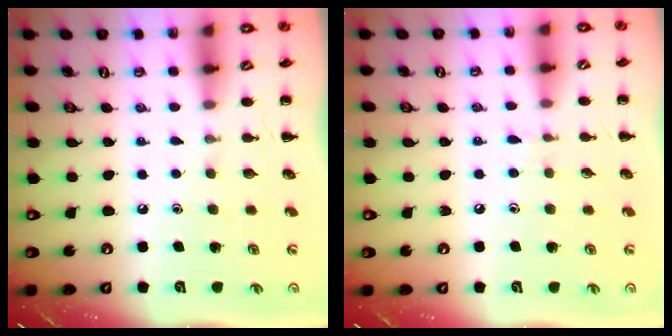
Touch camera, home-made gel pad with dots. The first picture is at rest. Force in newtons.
{"total": 4.7, "press": 4.3, "slide": 1.9}